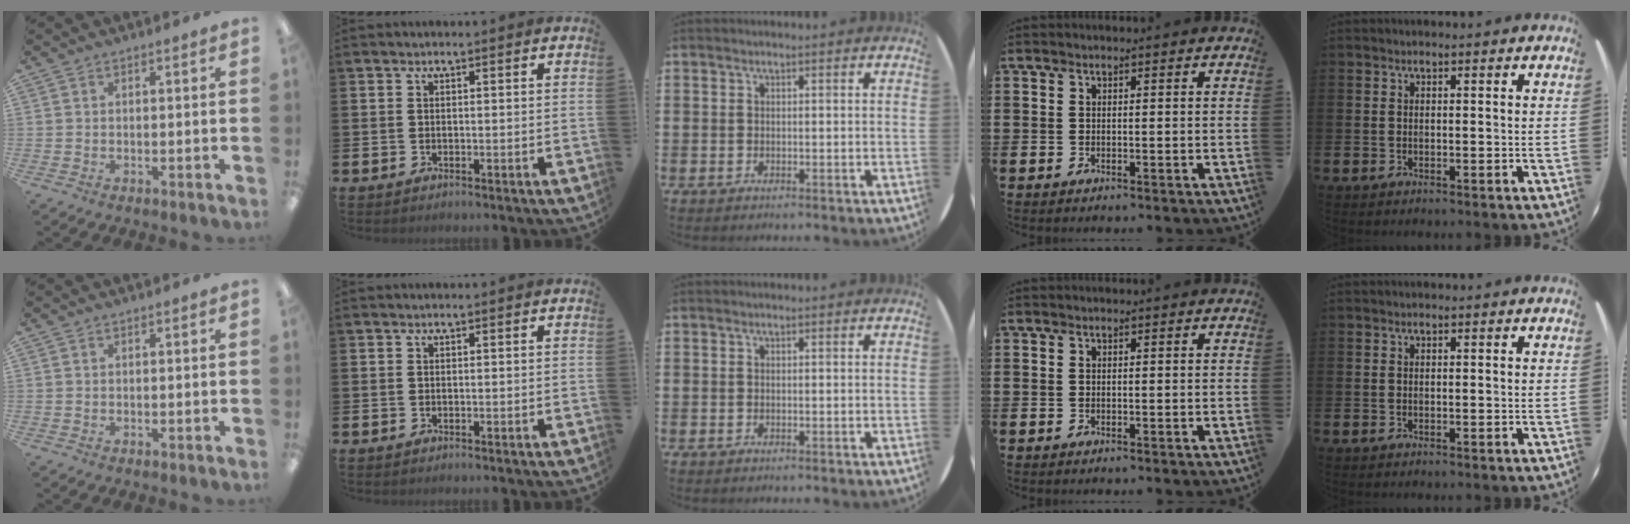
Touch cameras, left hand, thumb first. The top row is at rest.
{}